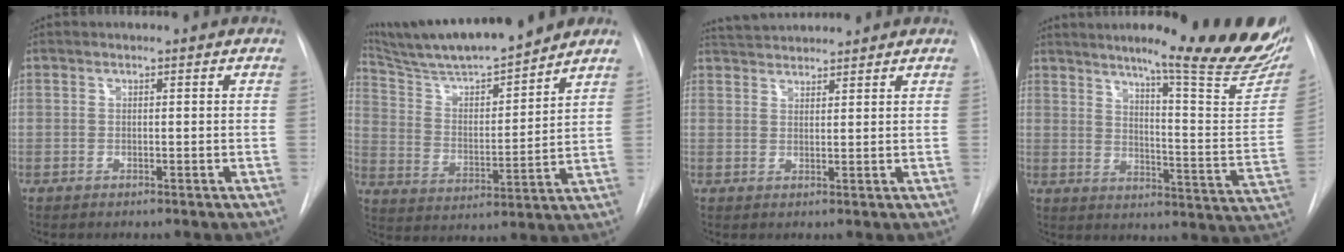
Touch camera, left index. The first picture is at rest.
{"total": 17.7, "force": [15.9, 1.1, 7.8], "torque": [-0.140, 0.002, 0.271]}
{"total": 5.3, "force": [5.2, 0.4, 1.0], "torque": [-0.025, 0.035, 0.090]}
{"total": 24.3, "force": [19.2, 0.7, 14.8], "torque": [-0.187, -0.081, 0.238]}